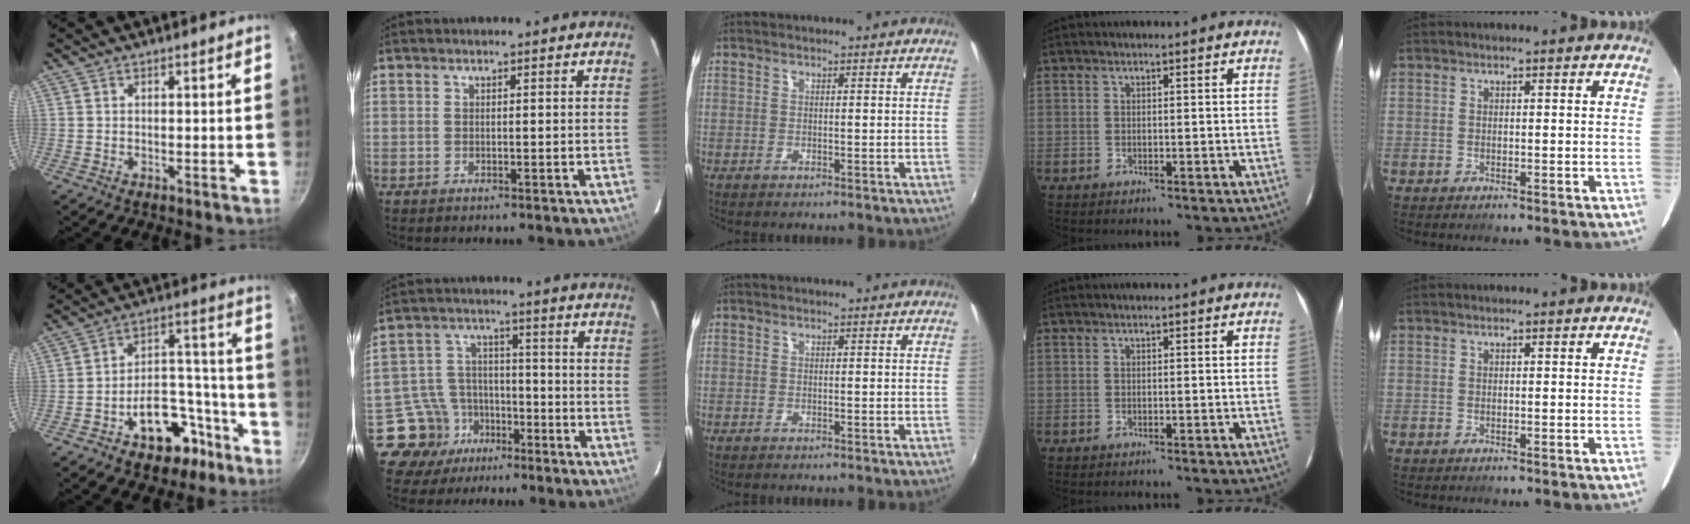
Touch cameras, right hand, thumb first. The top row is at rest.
{"thumb": {"total": 15.1, "force": [-8.5, 9.2, 8.4], "torque": [-0.070, 0.084, -0.112]}, "index": {"total": 9.7, "force": [-6.3, 7.3, 0.2], "torque": [-0.028, 0.039, -0.100]}}